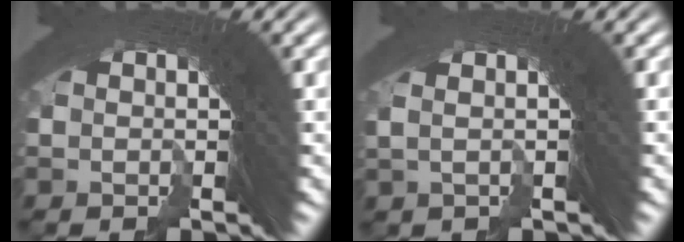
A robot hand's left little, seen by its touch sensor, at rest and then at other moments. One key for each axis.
{"total": 2.2, "fx": 0.7, "fy": 0.5, "fz": 2.0, "tx": -0.017, "ty": 0.019, "tz": 0.003}